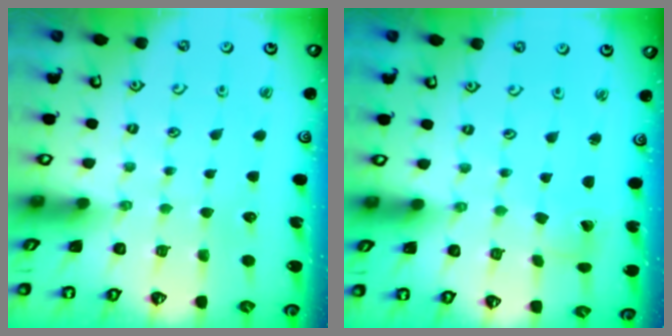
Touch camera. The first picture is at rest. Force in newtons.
{"total": 2.0, "press": 2.0, "slide": 0.2}